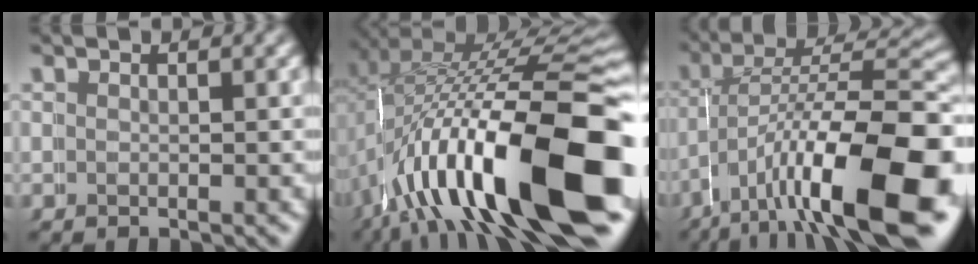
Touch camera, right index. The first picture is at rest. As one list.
[{"total": 17.2, "force": [-5.4, 7.3, 14.6], "torque": [-0.240, -0.023, -0.064]}, {"total": 14.1, "force": [-5.5, 6.0, 11.5], "torque": [-0.175, -0.029, -0.070]}]